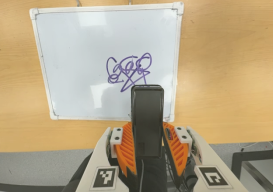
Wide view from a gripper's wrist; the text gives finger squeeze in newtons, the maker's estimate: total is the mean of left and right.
{"total": 4.0, "left": 2.6, "right": 5.4}